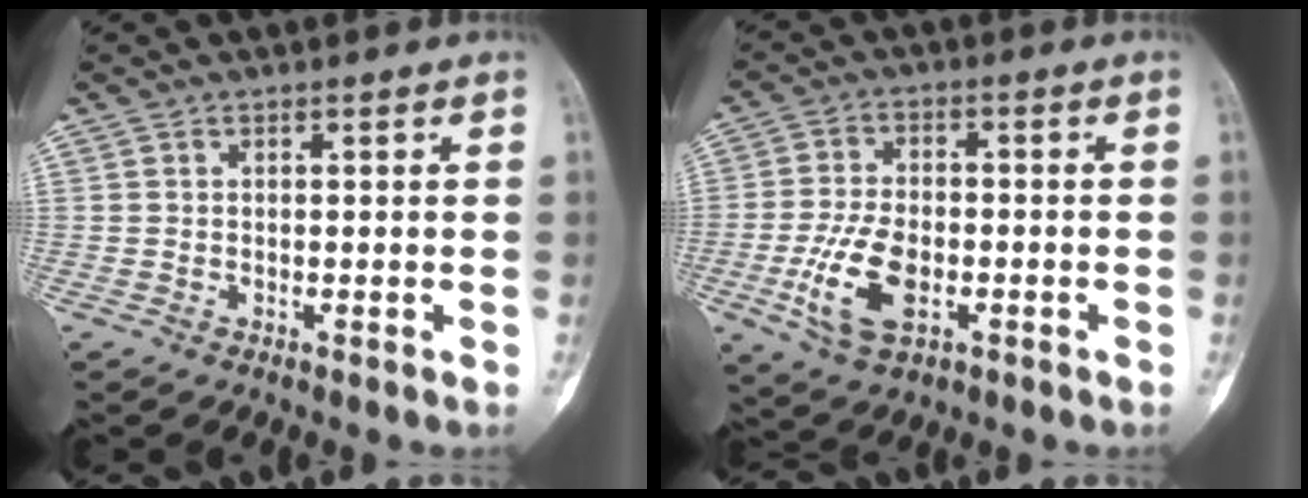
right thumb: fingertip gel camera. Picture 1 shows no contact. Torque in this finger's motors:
{"motor_torque": [0.02, 0.31, 0.44, 0.27, 0.26]}